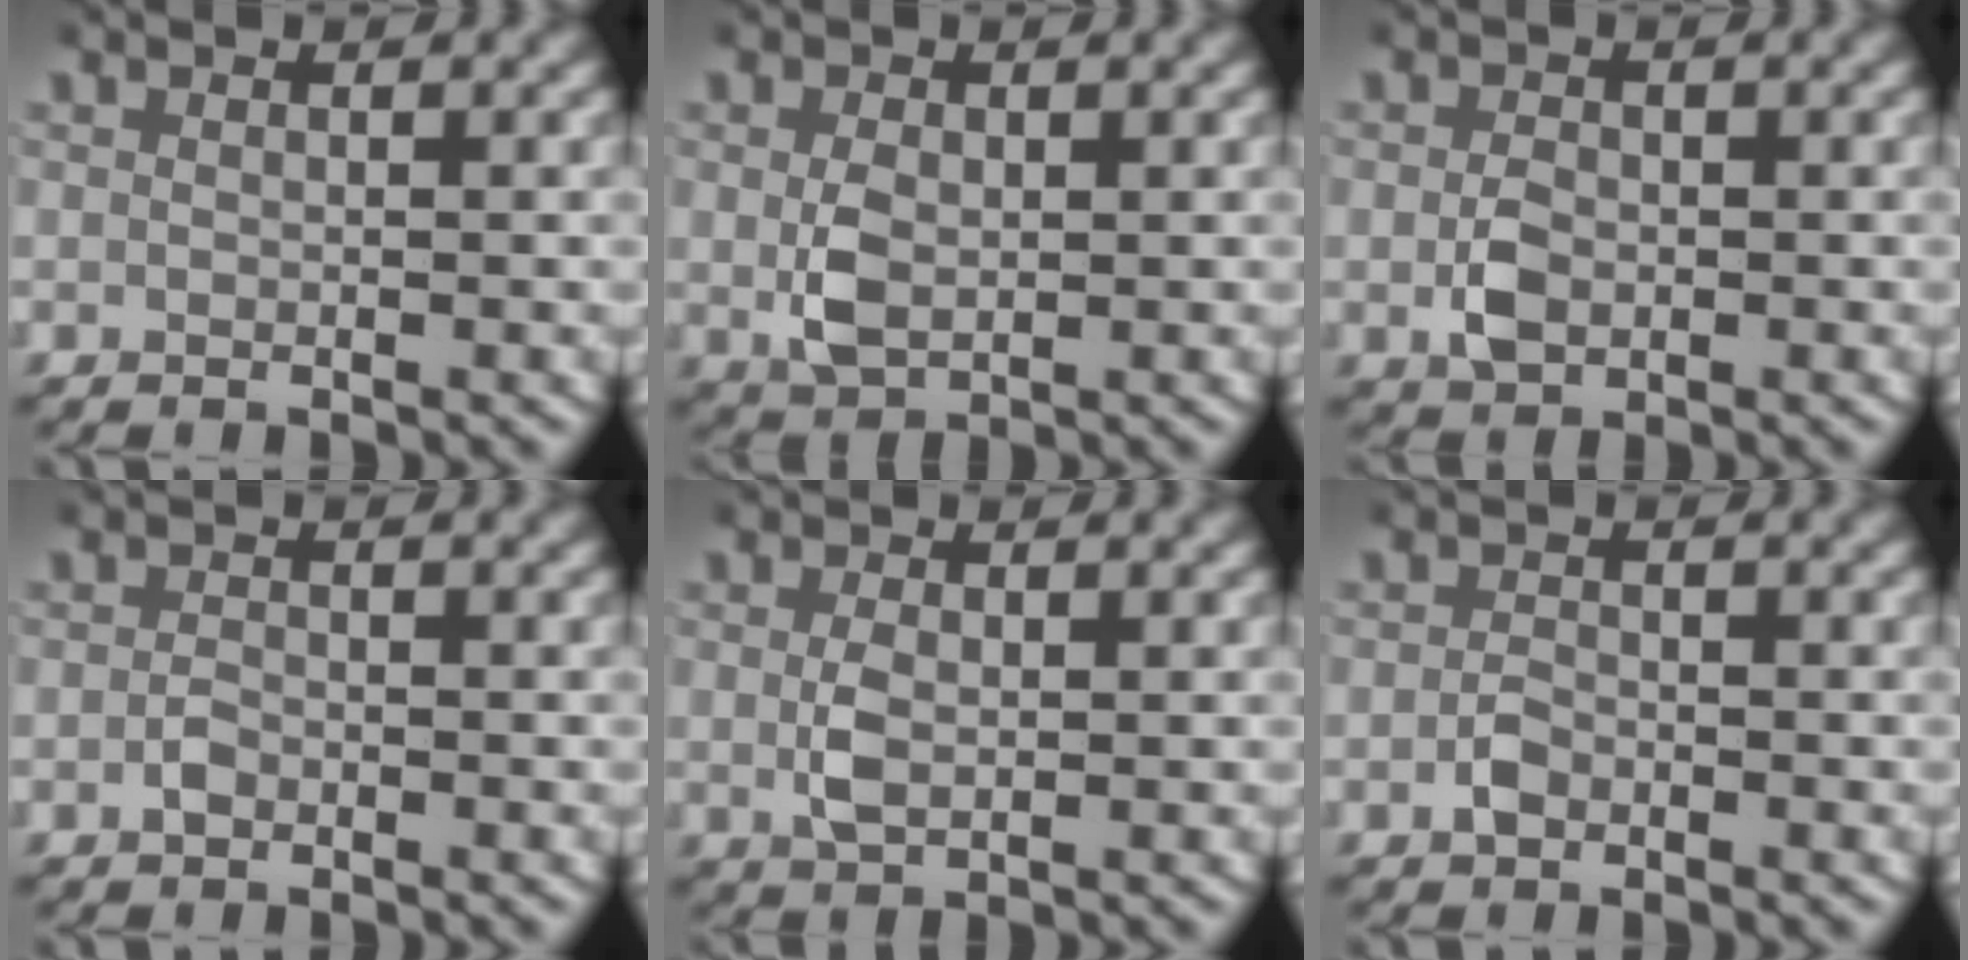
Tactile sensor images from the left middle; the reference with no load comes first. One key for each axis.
{"total": 3.0, "fx": 0.0, "fy": 2.0, "fz": 2.2, "tx": -0.057, "ty": -0.012, "tz": 0.008}
{"total": 2.5, "fx": -0.5, "fy": 1.8, "fz": 1.6, "tx": -0.037, "ty": -0.007, "tz": -0.005}
{"total": 1.0, "fx": -0.6, "fy": 0.6, "fz": 0.5, "tx": -0.014, "ty": -0.003, "tz": -0.011}
{"total": 2.1, "fx": 0.0, "fy": 1.1, "fz": 1.8, "tx": -0.044, "ty": -0.008, "tz": 0.007}
{"total": 1.3, "fx": -0.8, "fy": 0.8, "fz": 0.7, "tx": -0.018, "ty": -0.003, "tz": -0.014}